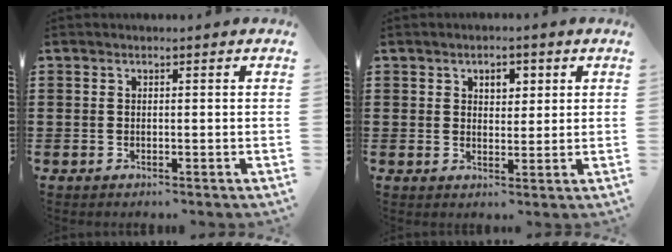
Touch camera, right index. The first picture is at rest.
{"total": 2.9, "force": [1.3, 2.0, 1.7], "torque": [-0.024, 0.005, 0.017]}